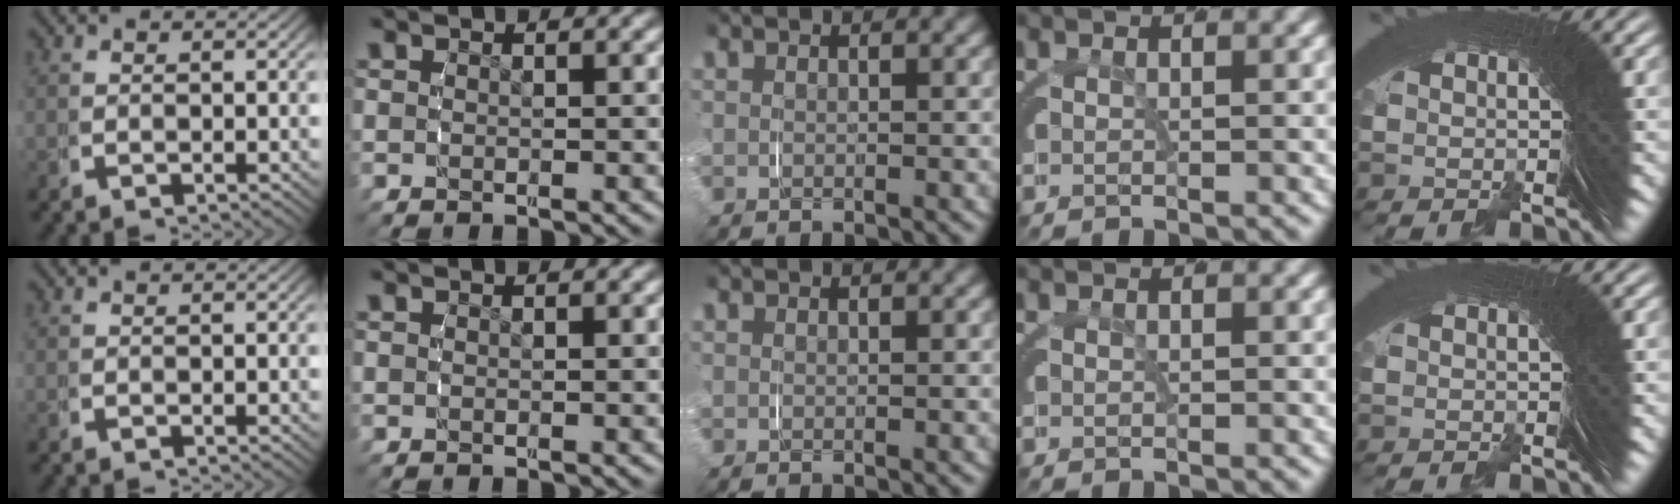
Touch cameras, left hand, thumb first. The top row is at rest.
{}